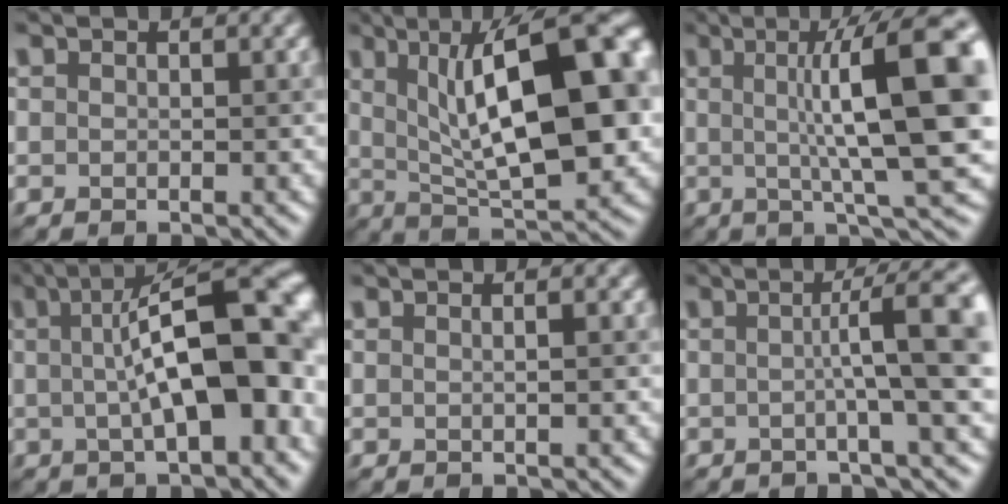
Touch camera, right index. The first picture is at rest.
{"total": 14.7, "force": [2.5, 5.5, 13.5], "torque": [-0.184, 0.020, 0.039]}
{"total": 13.6, "force": [2.2, 2.7, 13.2], "torque": [-0.154, 0.014, 0.041]}
{"total": 12.1, "force": [0.8, 3.8, 11.5], "torque": [-0.131, 0.023, 0.012]}
{"total": 1.9, "force": [0.7, 1.0, 1.5], "torque": [0.003, 0.013, -0.009]}
{"total": 9.1, "force": [0.9, 1.5, 8.9], "torque": [-0.099, 0.025, 0.012]}